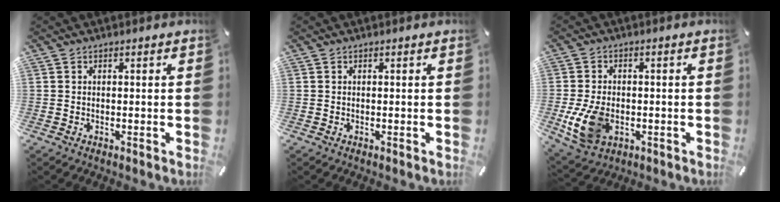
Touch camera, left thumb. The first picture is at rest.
{"total": 0.0}
{"total": 9.9, "force": [-2.2, 6.9, 6.8], "torque": [-0.151, -0.002, -0.039]}